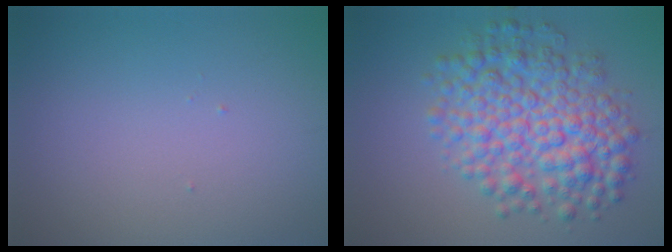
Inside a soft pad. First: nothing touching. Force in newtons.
{"total": 7.7, "press": 7.7, "slide": 0.1}